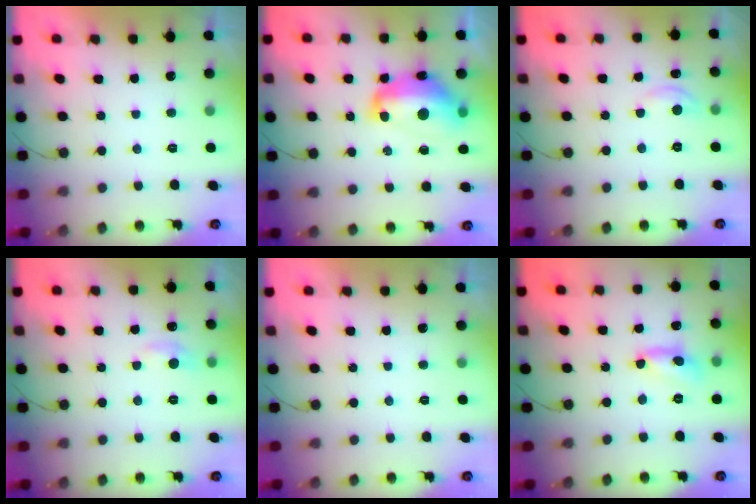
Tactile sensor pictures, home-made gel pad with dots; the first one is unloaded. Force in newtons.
{"total": 14.7, "press": 14.6, "slide": 1.4}
{"total": 2.8, "press": 2.8, "slide": 0.3}
{"total": 5.9, "press": 5.9, "slide": 0.8}
{"total": 0.0}
{"total": 6.0, "press": 6.0, "slide": 0.4}